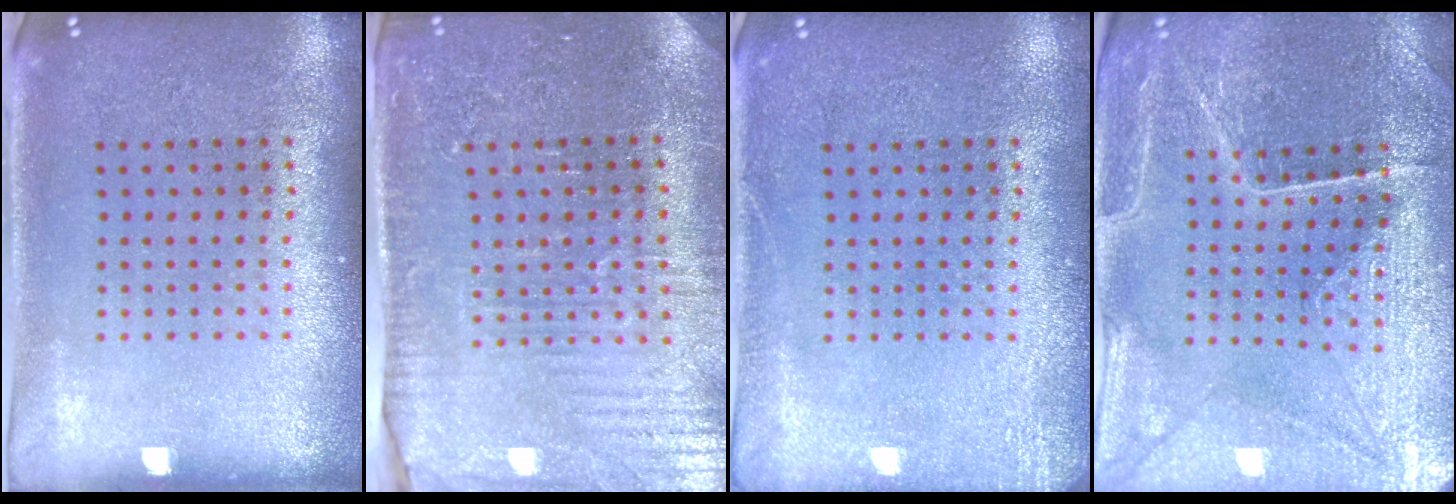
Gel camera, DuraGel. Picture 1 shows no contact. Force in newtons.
{"total": 3.5, "press": 3.5, "slide": 0.3}
{"total": 2.1, "press": 2.1, "slide": 0.3}
{"total": 3.4, "press": 3.4, "slide": 0.3}